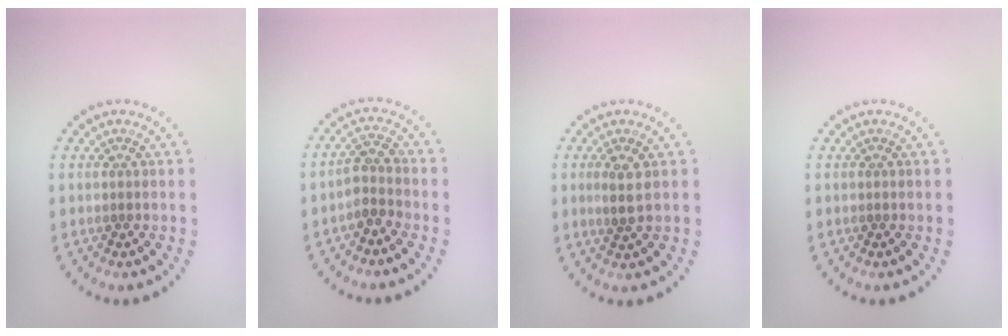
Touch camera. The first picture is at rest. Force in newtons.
{"total": 2.1, "press": 1.8, "slide": 1.2}
{"total": 1.9, "press": 1.8, "slide": 0.7}
{"total": 0.0}